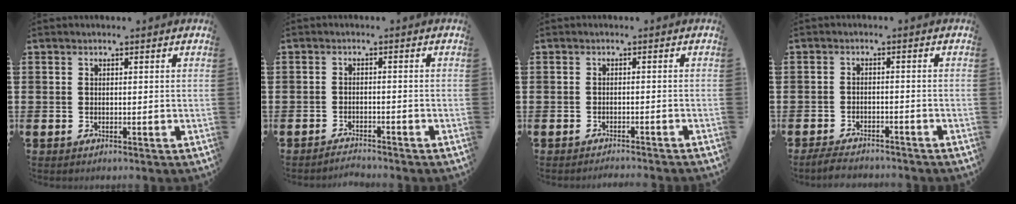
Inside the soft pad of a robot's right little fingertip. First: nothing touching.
{"total": 1.6, "force": [-1.6, -0.1, -0.1], "torque": [-0.002, 0.005, -0.033]}
{"total": 1.0, "force": [-1.0, -0.2, 0.0], "torque": [0.000, 0.001, -0.021]}
{"total": 2.3, "force": [-2.2, 0.2, 0.3], "torque": [-0.009, 0.005, -0.047]}